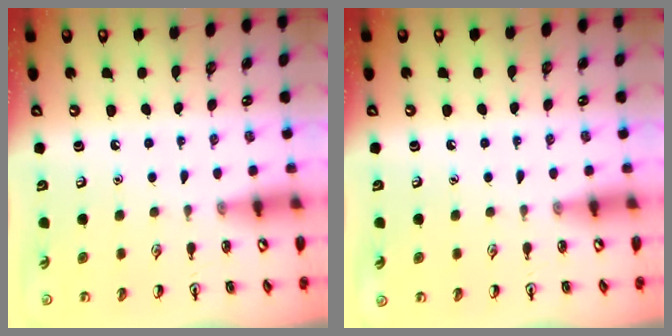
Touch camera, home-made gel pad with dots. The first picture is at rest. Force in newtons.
{"total": 0.0}